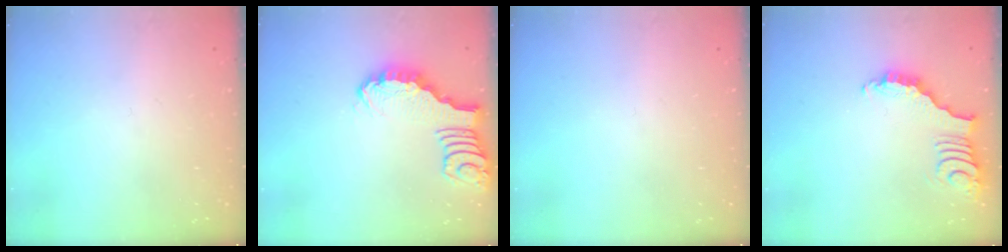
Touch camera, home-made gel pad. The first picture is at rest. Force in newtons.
{"total": 2.6, "press": 2.6, "slide": 0.4}
{"total": 0.0}
{"total": 3.1, "press": 3.1, "slide": 0.5}